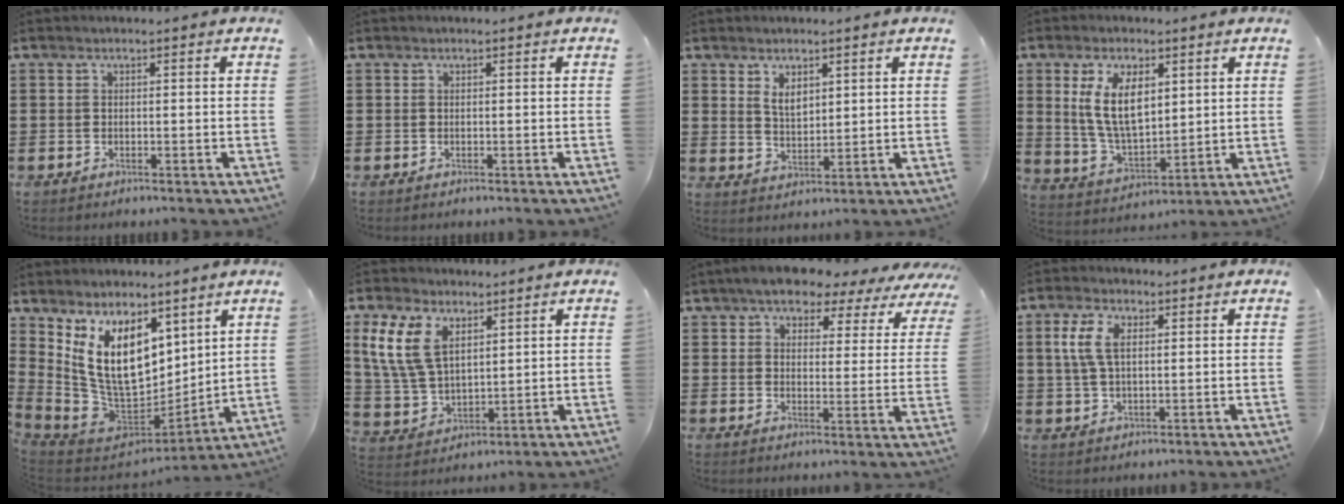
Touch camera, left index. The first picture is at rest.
{"total": 0.0}
{"total": 3.3, "force": [2.1, 1.7, 1.8], "torque": [-0.033, 0.002, 0.037]}
{"total": 9.6, "force": [3.4, 5.0, 7.4], "torque": [-0.161, 0.005, 0.059]}
{"total": 13.4, "force": [5.5, 7.8, 9.4], "torque": [-0.221, -0.037, 0.112]}
{"total": 9.3, "force": [4.3, 5.6, 6.1], "torque": [-0.157, 0.008, 0.079]}
{"total": 5.8, "force": [5.3, 1.8, 1.7], "torque": [-0.056, -0.024, 0.090]}
{"total": 5.7, "force": [1.7, 2.9, 4.6], "torque": [-0.115, 0.005, 0.024]}